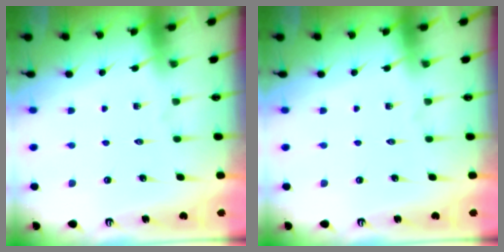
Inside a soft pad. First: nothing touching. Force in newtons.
{"total": 0.0}